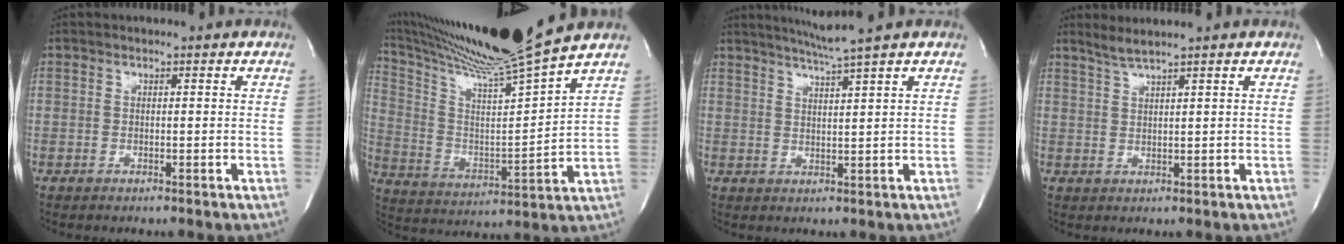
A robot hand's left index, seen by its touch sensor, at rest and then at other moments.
{"total": 19.1, "force": [16.3, -2.6, 9.5], "torque": [-0.180, -0.043, 0.273]}
{"total": 5.2, "force": [4.3, -2.0, 2.3], "torque": [-0.043, -0.009, 0.079]}
{"total": 3.3, "force": [2.7, -1.1, 1.5], "torque": [-0.035, -0.001, 0.058]}